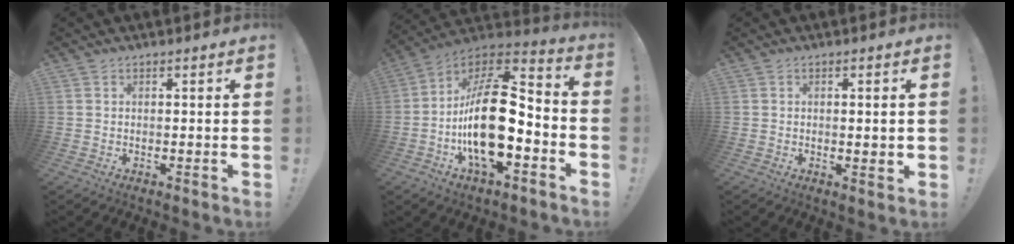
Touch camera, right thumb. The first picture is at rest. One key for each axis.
{"total": 22.8, "fx": -3.9, "fy": 10.9, "fz": 19.6, "tx": -0.371, "ty": 0.024, "tz": -0.059}
{"total": 2.6, "fx": 0.3, "fy": 0.4, "fz": 2.6, "tx": -0.034, "ty": -0.004, "tz": 0.002}